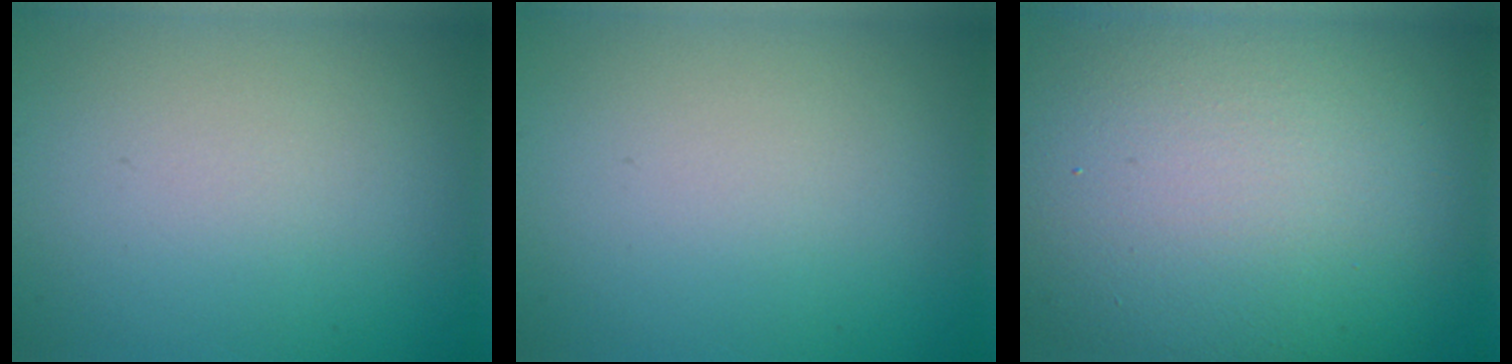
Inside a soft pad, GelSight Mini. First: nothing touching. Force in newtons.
{"total": 0.0}
{"total": 16.5, "press": 16.4, "slide": 1.1}